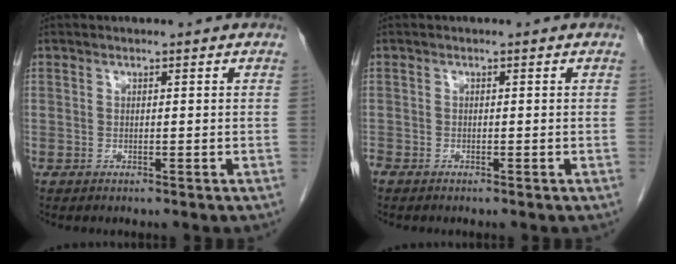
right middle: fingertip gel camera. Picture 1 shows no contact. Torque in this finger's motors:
{"motor_torque": [0.17, -0.08, 0.05, 0.02]}